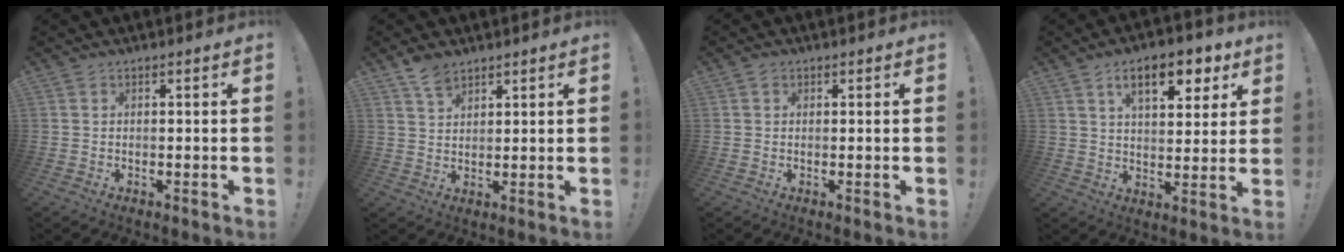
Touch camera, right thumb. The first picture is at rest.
{"total": 5.1, "force": [4.0, 2.1, 2.3], "torque": [-0.043, -0.019, 0.075]}
{"total": 0.8, "force": [0.6, 0.5, 0.3], "torque": [-0.001, 0.000, 0.010]}
{"total": 12.8, "force": [6.5, 5.7, 9.4], "torque": [-0.131, -0.023, 0.107]}